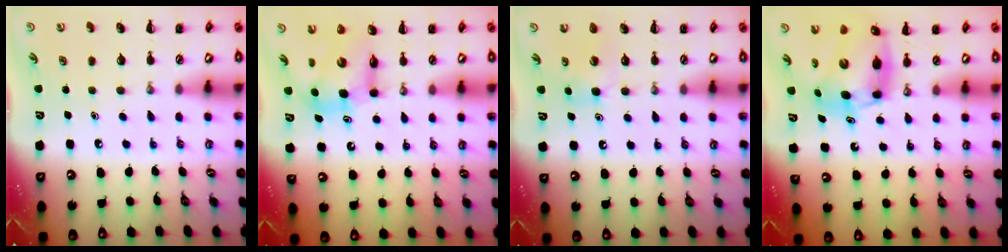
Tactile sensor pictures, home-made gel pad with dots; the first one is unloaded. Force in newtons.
{"total": 8.6, "press": 8.2, "slide": 2.5}
{"total": 5.3, "press": 5.1, "slide": 1.3}
{"total": 8.4, "press": 8.1, "slide": 2.4}